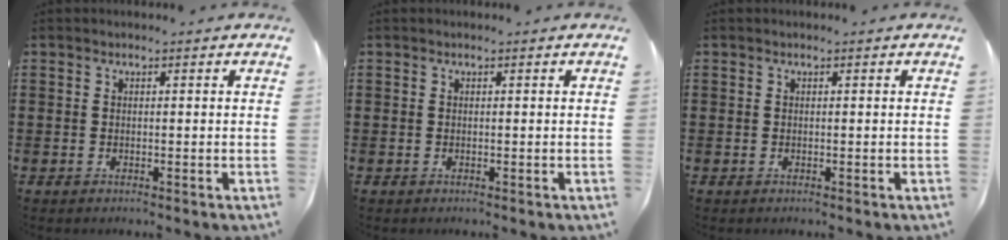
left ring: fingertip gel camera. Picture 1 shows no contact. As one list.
[{"total": 0.0}, {"total": 0.0}]